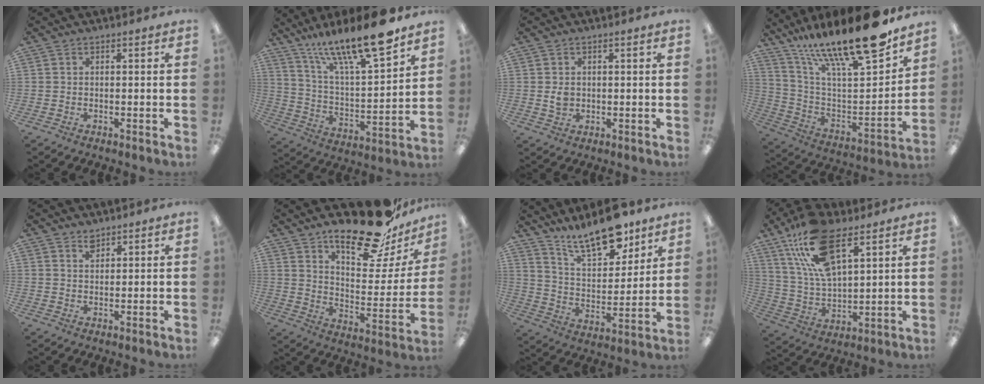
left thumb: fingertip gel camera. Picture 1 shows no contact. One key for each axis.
{"total": 19.4, "fx": 15.4, "fy": 3.6, "fz": 11.4, "tx": -0.197, "ty": -0.110, "tz": 0.257}
{"total": 2.7, "fx": 0.3, "fy": 2.0, "fz": 1.7, "tx": -0.027, "ty": 0.001, "tz": 0.004}
{"total": 24.2, "fx": 19.0, "fy": 4.8, "fz": 14.2, "tx": -0.230, "ty": -0.133, "tz": 0.313}
{"total": 2.2, "fx": 1.9, "fy": 0.9, "fz": 0.6, "tx": -0.007, "ty": -0.007, "tz": 0.035}
{"total": 21.0, "fx": 17.1, "fy": 5.9, "fz": 10.6, "tx": -0.150, "ty": -0.124, "tz": 0.283}
{"total": 16.8, "fx": 13.4, "fy": 5.8, "fz": 8.3, "tx": -0.144, "ty": -0.083, "tz": 0.233}
{"total": 17.6, "fx": 10.8, "fy": 7.3, "fz": 11.8, "tx": -0.253, "ty": -0.032, "tz": 0.191}